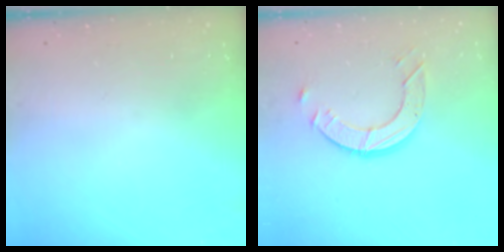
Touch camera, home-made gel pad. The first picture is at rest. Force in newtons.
{"total": 8.4, "press": 8.4, "slide": 0.5}